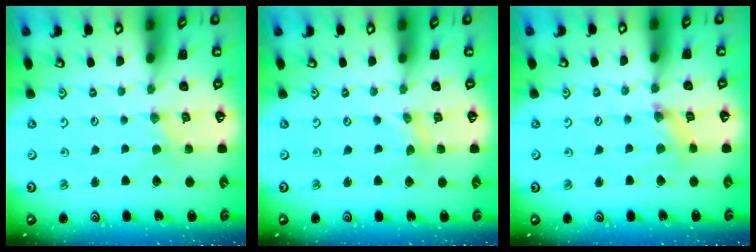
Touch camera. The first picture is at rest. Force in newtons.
{"total": 0.0}
{"total": 2.7, "press": 2.7, "slide": 0.4}